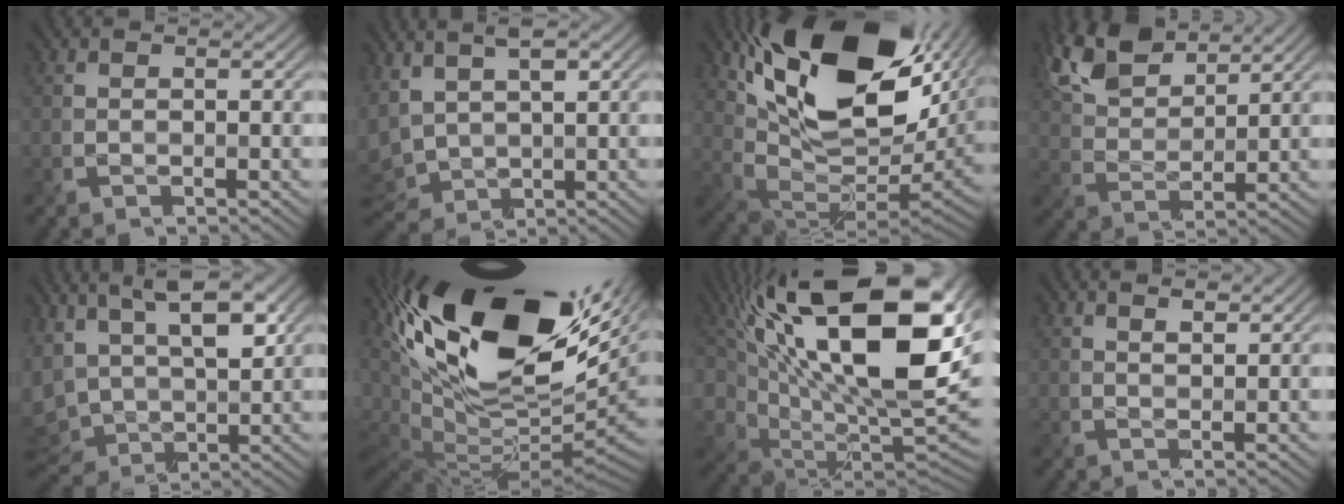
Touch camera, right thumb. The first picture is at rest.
{"total": 7.6, "force": [2.0, 4.4, 5.8], "torque": [-0.163, 0.000, 0.039]}
{"total": 19.2, "force": [8.7, 9.7, 14.1], "torque": [-0.261, -0.005, 0.172]}
{"total": 10.1, "force": [6.6, 4.6, 6.0], "torque": [-0.151, 0.022, 0.128]}
{"total": 12.2, "force": [4.3, 6.5, 9.5], "torque": [-0.218, 0.004, 0.077]}
{"total": 21.3, "force": [5.7, 9.2, 18.4], "torque": [-0.357, -0.003, 0.115]}
{"total": 20.9, "force": [7.2, 11.0, 16.2], "torque": [-0.303, 0.017, 0.130]}
{"total": 1.7, "force": [1.2, 0.6, 1.1], "torque": [-0.015, -0.001, 0.025]}